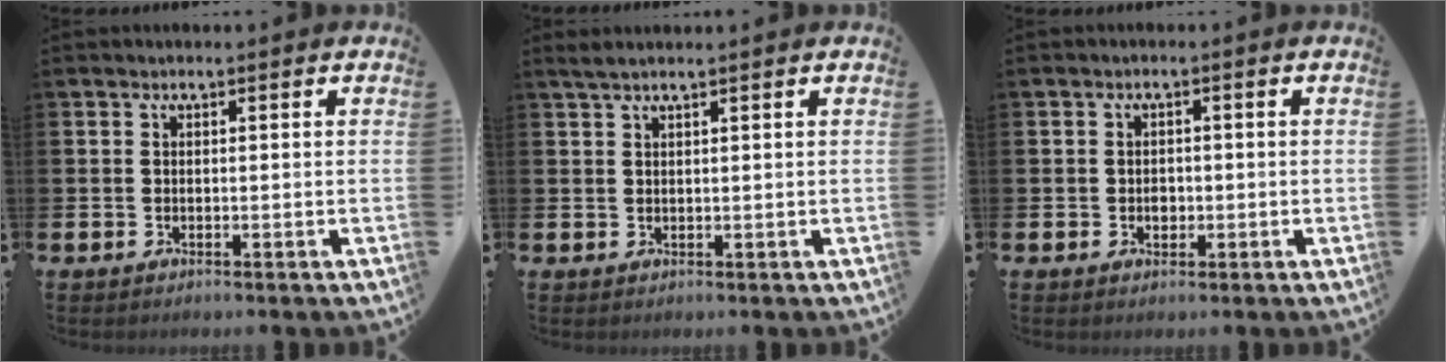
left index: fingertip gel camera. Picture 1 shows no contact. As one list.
[{"total": 1.4, "force": [1.2, -0.1, 0.8], "torque": [-0.024, 0.005, 0.023]}, {"total": 1.5, "force": [-0.2, 1.3, 0.8], "torque": [-0.001, 0.000, -0.008]}]